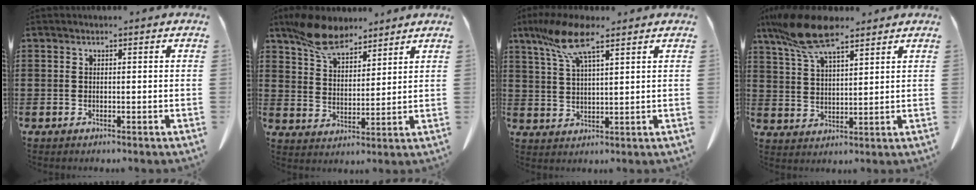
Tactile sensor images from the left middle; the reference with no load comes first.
{"total": 9.2, "force": [7.5, 3.5, 4.0], "torque": [-0.094, -0.013, 0.141]}
{"total": 8.6, "force": [5.7, 1.9, 6.2], "torque": [-0.142, -0.005, 0.101]}
{"total": 10.6, "force": [7.5, 3.0, 7.0], "torque": [-0.158, -0.011, 0.138]}